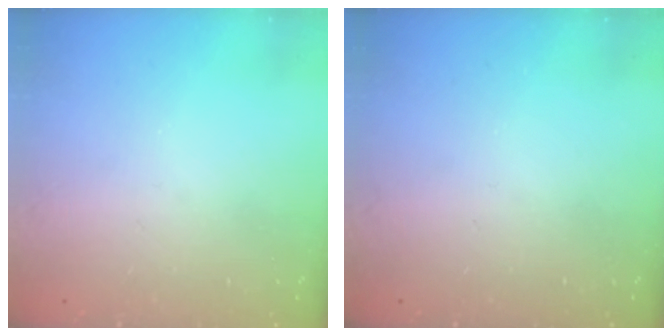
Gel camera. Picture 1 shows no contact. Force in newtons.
{"total": 0.0}